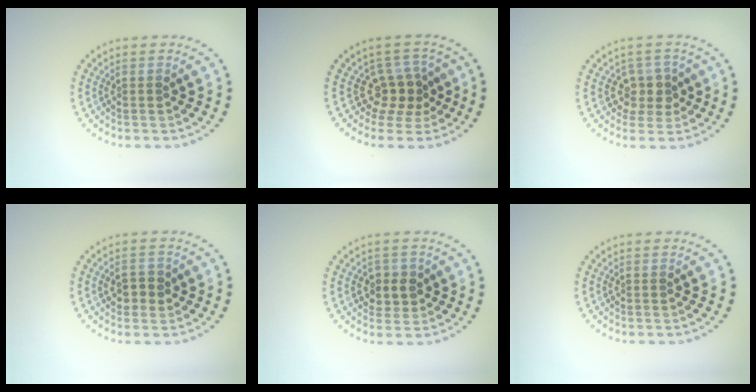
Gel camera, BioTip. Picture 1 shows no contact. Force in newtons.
{"total": 2.9, "press": 2.1, "slide": 2.0}
{"total": 2.2, "press": 1.9, "slide": 1.1}
{"total": 2.2, "press": 2.2, "slide": 0.3}
{"total": 2.3, "press": 2.2, "slide": 0.6}
{"total": 0.0}